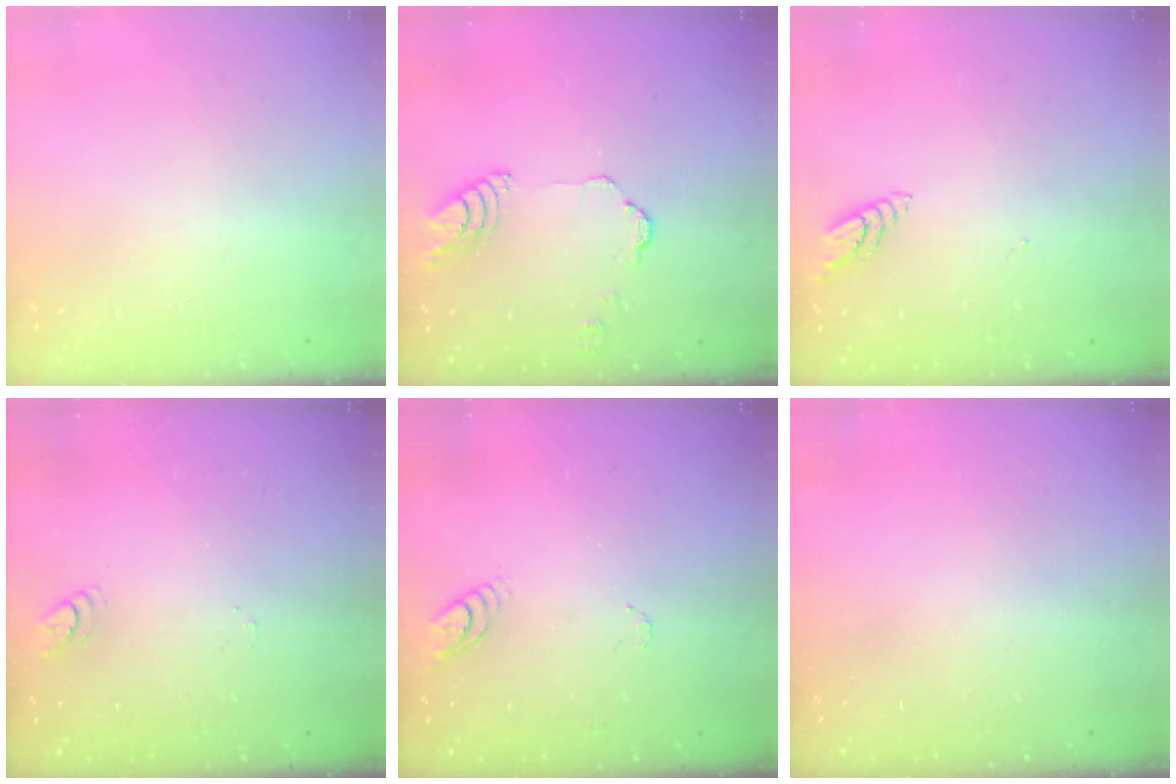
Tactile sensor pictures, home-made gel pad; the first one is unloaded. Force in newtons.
{"total": 8.3, "press": 8.3, "slide": 0.8}
{"total": 6.8, "press": 6.8, "slide": 0.4}
{"total": 4.9, "press": 4.9, "slide": 0.5}
{"total": 4.6, "press": 4.6, "slide": 0.5}
{"total": 0.0}